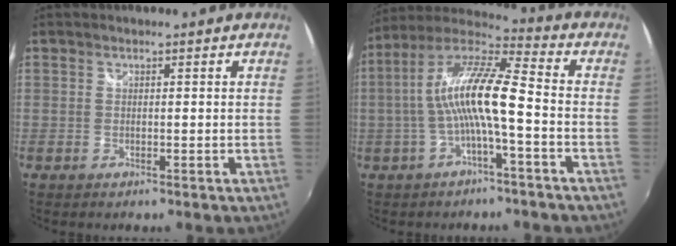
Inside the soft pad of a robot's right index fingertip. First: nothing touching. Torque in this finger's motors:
{"motor_torque": [1.33, -0.59, 1.01, 0.21]}